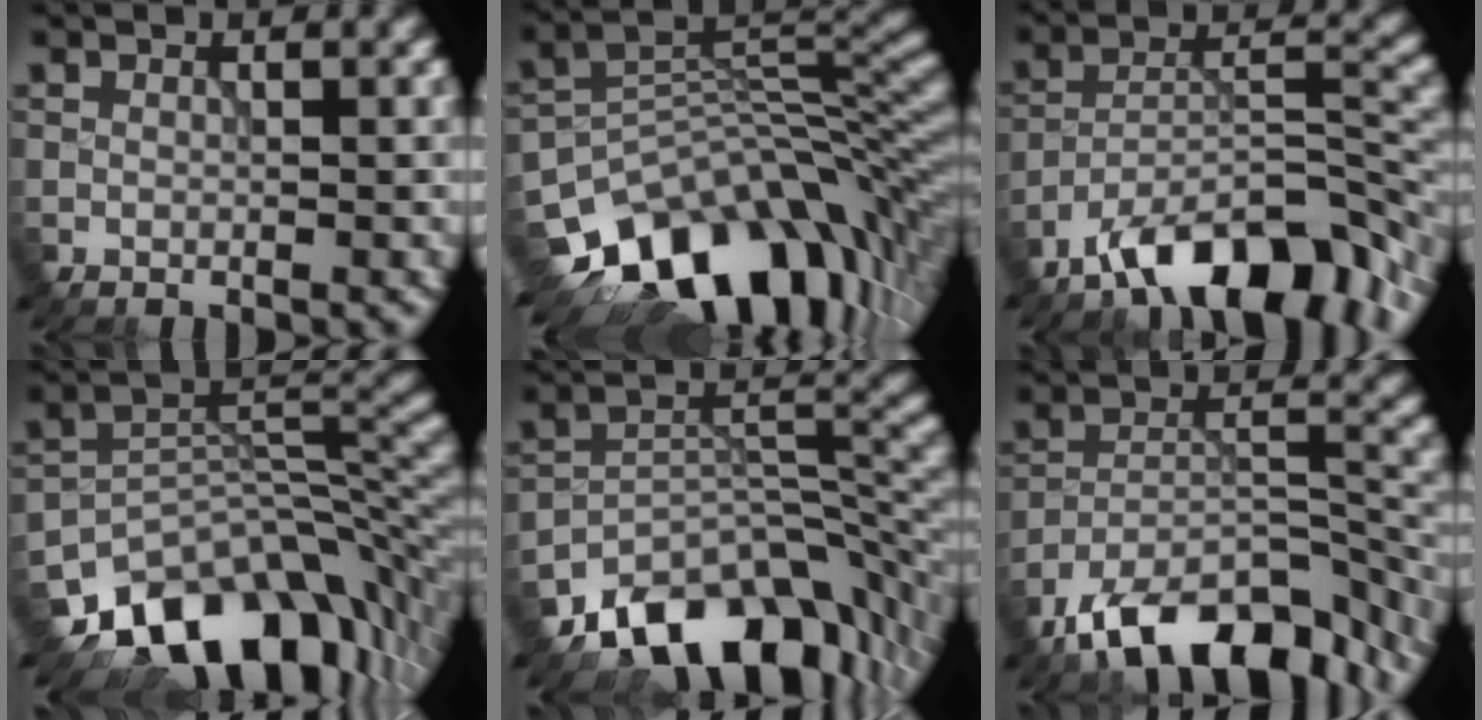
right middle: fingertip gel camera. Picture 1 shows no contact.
{"total": 14.1, "force": [-8.3, 7.4, 8.8], "torque": [-0.147, 0.002, -0.132]}
{"total": 10.8, "force": [-7.7, 3.3, 6.7], "torque": [-0.101, 0.009, -0.141]}
{"total": 13.1, "force": [-8.6, 6.4, 7.5], "torque": [-0.124, -0.002, -0.150]}
{"total": 12.6, "force": [-9.1, 5.6, 6.6], "torque": [-0.102, 0.004, -0.163]}
{"total": 12.4, "force": [-9.2, 4.7, 6.9], "torque": [-0.114, 0.003, -0.154]}